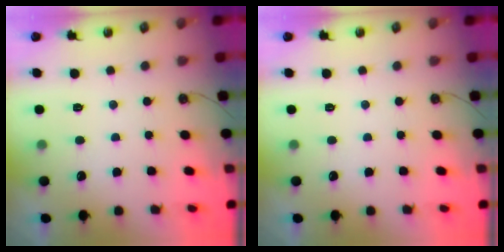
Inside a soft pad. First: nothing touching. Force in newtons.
{"total": 0.0}